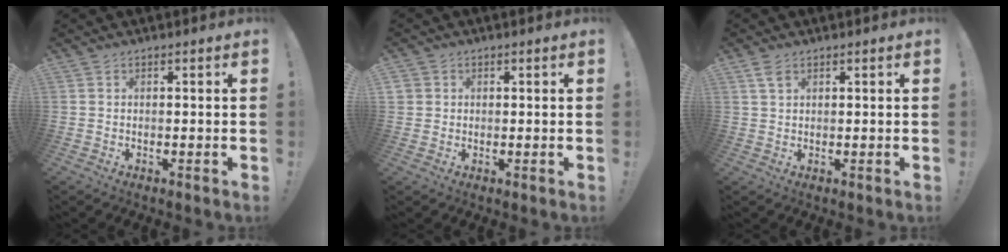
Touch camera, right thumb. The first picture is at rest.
{"total": 1.9, "force": [0.6, 1.8, 0.1], "torque": [0.005, -0.003, 0.010]}
{"total": 2.8, "force": [1.6, 1.3, 1.8], "torque": [-0.035, -0.001, 0.031]}